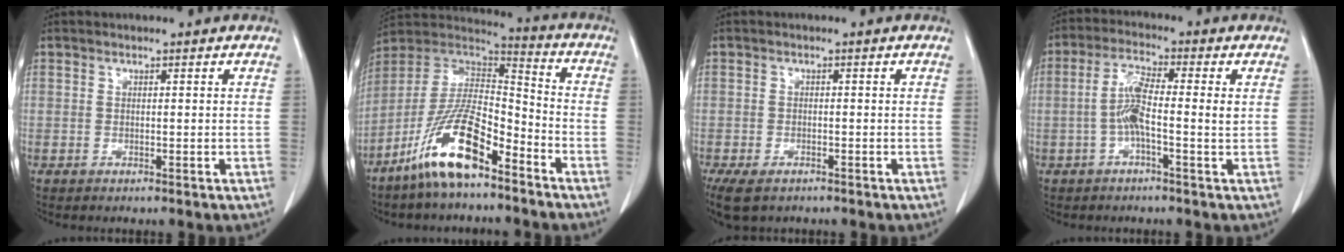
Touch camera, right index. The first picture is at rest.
{"total": 14.6, "force": [-9.3, 3.6, 10.6], "torque": [-0.208, 0.006, -0.172]}
{"total": 6.3, "force": [-4.2, 3.3, 3.3], "torque": [-0.071, -0.012, -0.066]}
{"total": 5.9, "force": [-0.6, 0.5, 5.9], "torque": [-0.117, 0.011, -0.018]}